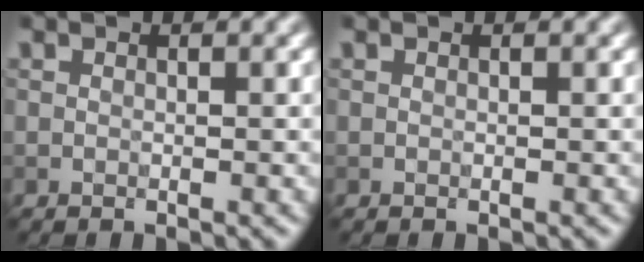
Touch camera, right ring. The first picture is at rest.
{"total": 0.0}